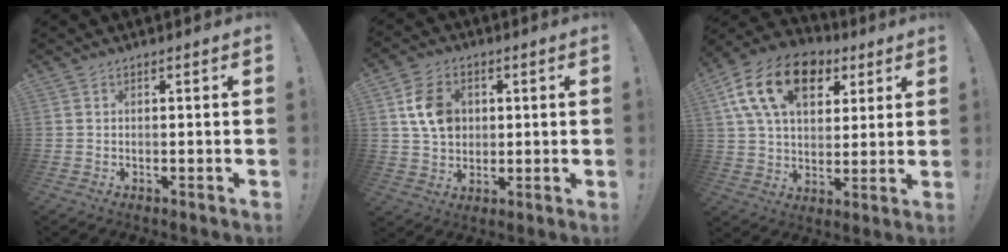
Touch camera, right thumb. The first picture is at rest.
{"total": 11.5, "force": [2.9, 9.2, 6.3], "torque": [-0.092, 0.001, 0.059]}
{"total": 19.6, "force": [8.6, 12.3, 12.6], "torque": [-0.215, -0.022, 0.159]}